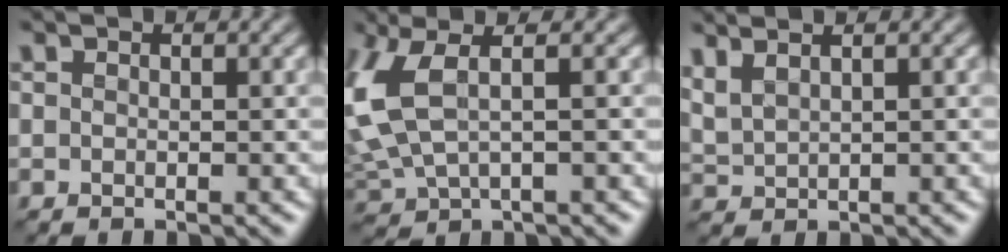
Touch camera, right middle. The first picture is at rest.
{"total": 5.5, "force": [0.9, 2.4, 4.9], "torque": [-0.136, 0.003, 0.018]}
{"total": 3.3, "force": [2.2, 1.2, 2.1], "torque": [-0.059, 0.023, 0.046]}